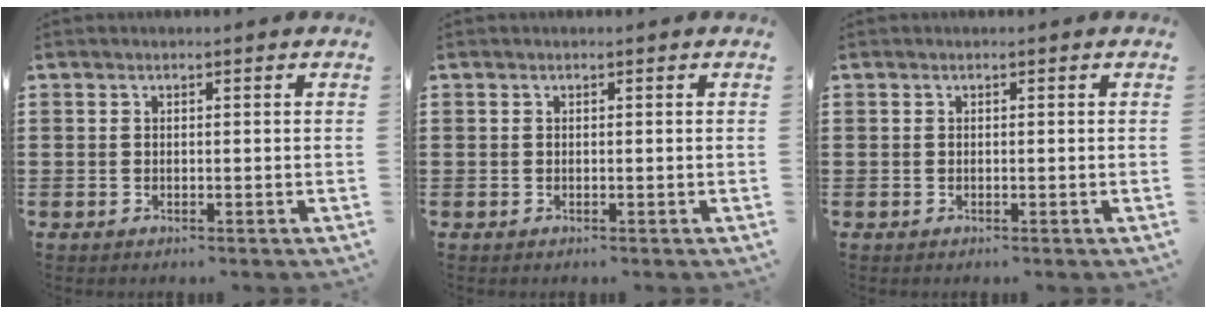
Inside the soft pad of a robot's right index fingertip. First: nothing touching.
{"total": 0.0}
{"total": 0.0}